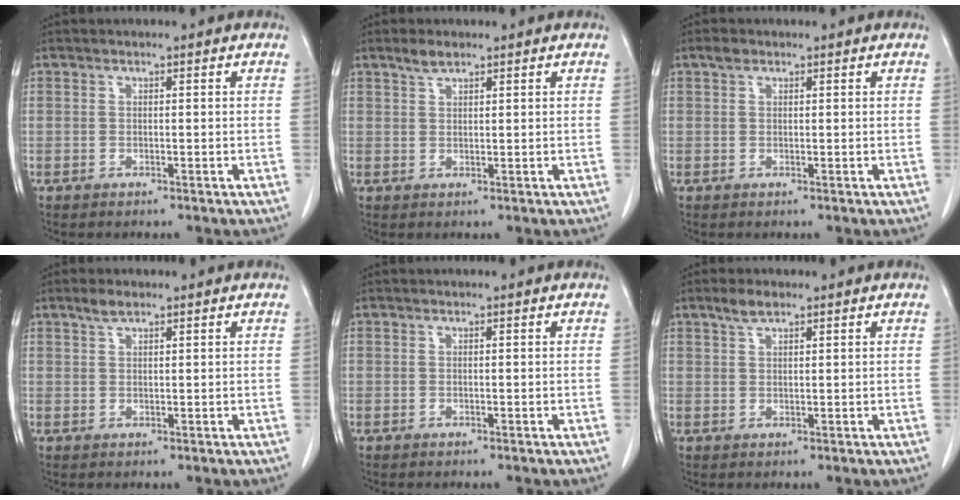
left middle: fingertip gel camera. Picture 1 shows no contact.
{"total": 2.1, "force": [1.7, 0.6, 1.1], "torque": [-0.026, 0.003, 0.034]}
{"total": 1.1, "force": [0.8, 0.6, 0.5], "torque": [-0.013, 0.008, 0.014]}
{"total": 2.0, "force": [1.5, 0.6, 1.2], "torque": [-0.027, 0.005, 0.031]}
{"total": 0.0}
{"total": 2.6, "force": [1.9, 0.8, 1.6], "torque": [-0.036, 0.006, 0.038]}